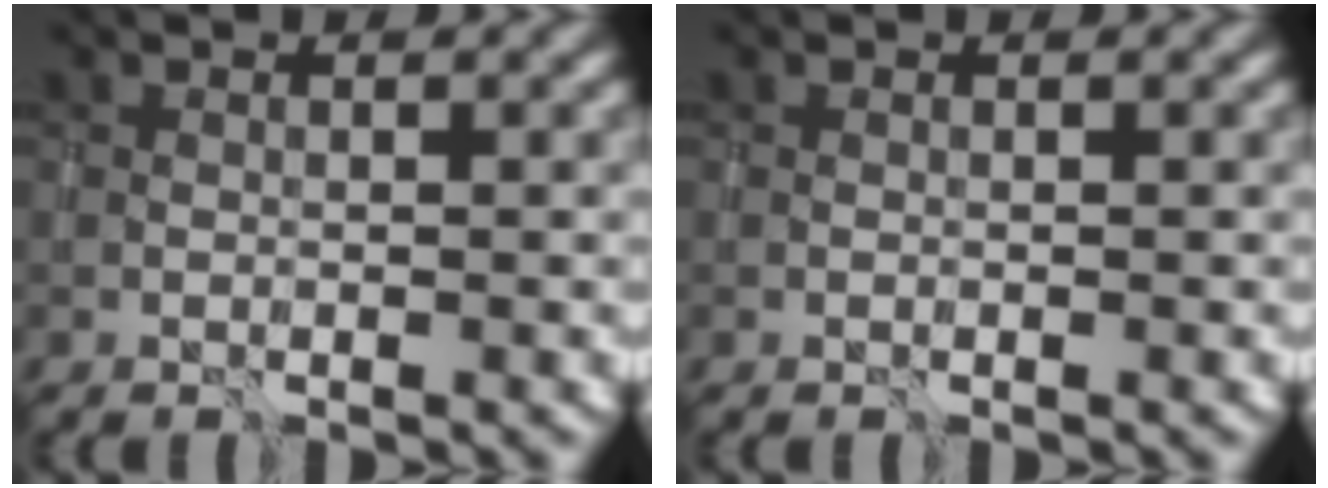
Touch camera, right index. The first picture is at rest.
{"total": 0.0}